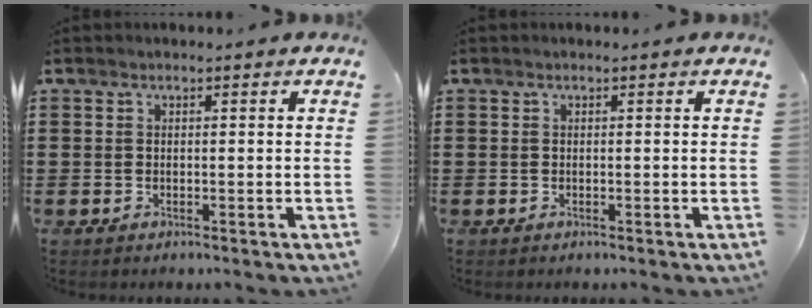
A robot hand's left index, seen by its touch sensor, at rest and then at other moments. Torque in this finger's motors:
{"motor_torque": [0.00, 0.00, 0.02, -0.01]}